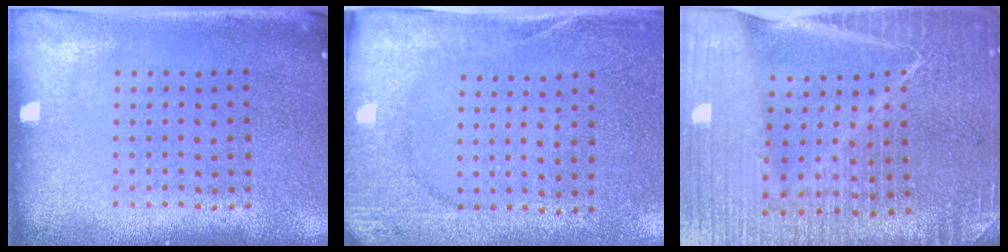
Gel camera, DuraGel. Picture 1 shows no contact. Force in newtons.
{"total": 2.6, "press": 2.4, "slide": 1.0}
{"total": 5.0, "press": 4.7, "slide": 1.9}